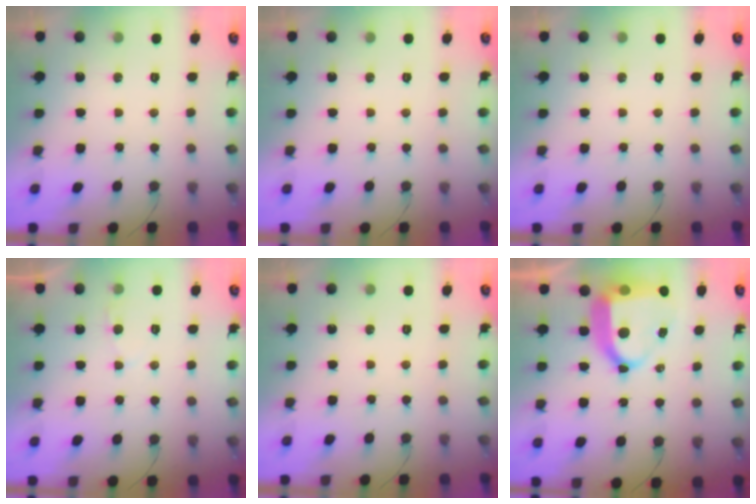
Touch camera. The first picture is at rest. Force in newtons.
{"total": 0.0}
{"total": 0.0}
{"total": 1.8, "press": 1.8, "slide": 0.3}
{"total": 0.0}
{"total": 12.2, "press": 12.1, "slide": 1.5}